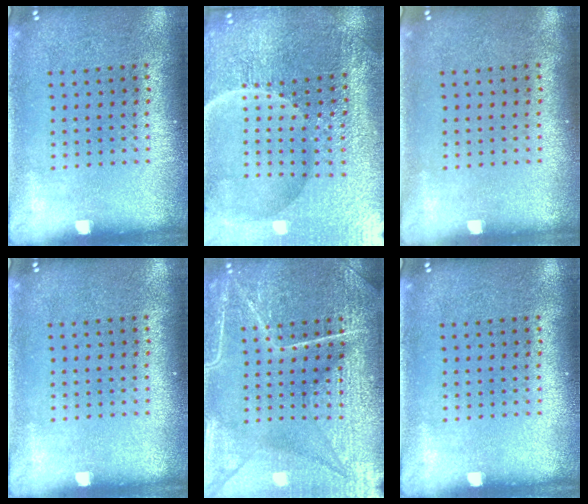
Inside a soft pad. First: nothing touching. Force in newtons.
{"total": 5.1, "press": 5.0, "slide": 1.3}
{"total": 0.0}
{"total": 0.0}
{"total": 7.2, "press": 7.1, "slide": 0.8}
{"total": 0.0}